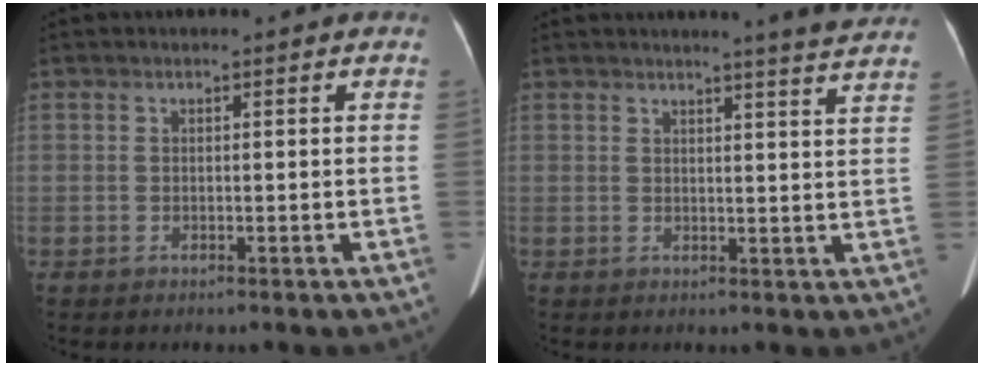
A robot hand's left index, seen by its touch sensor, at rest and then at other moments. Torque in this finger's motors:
{"motor_torque": [0.52, -1.15, 0.21, 0.08]}